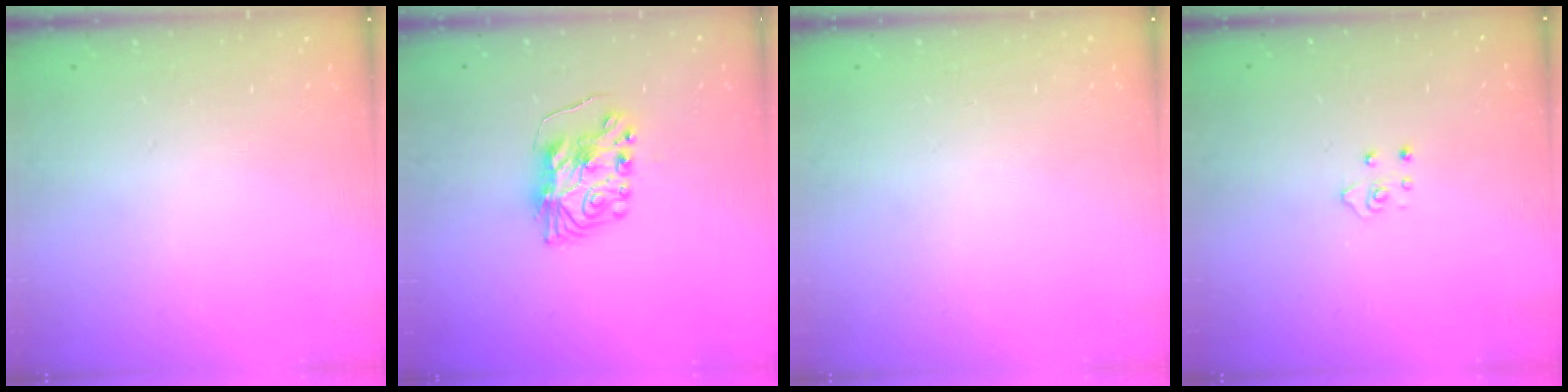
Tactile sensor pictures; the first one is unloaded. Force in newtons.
{"total": 8.2, "press": 8.2, "slide": 0.6}
{"total": 0.0}
{"total": 4.1, "press": 4.0, "slide": 0.5}